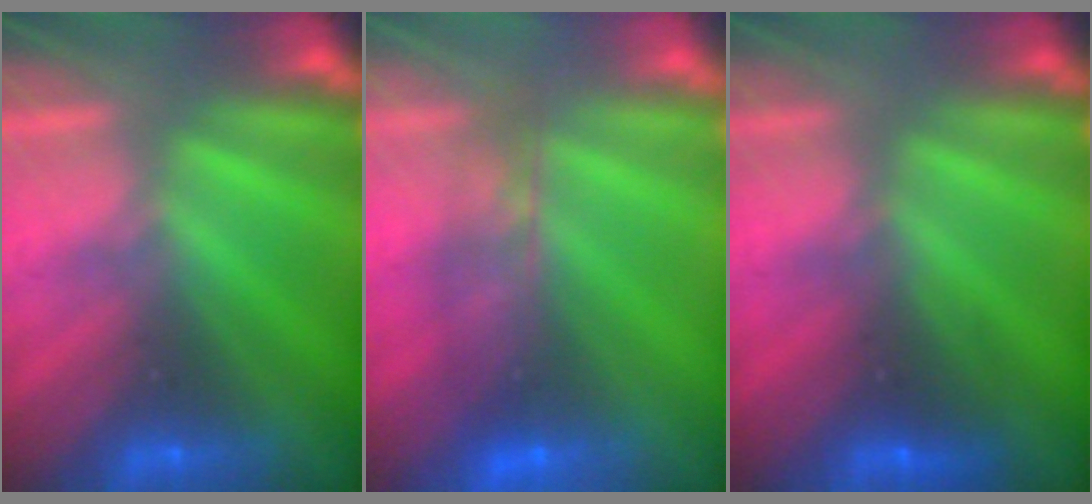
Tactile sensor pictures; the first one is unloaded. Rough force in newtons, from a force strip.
{"total": 6.9}
{"total": 2.4}